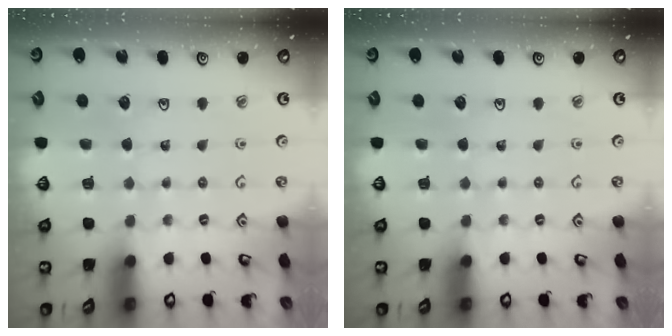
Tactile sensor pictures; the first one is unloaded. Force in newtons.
{"total": 0.0}